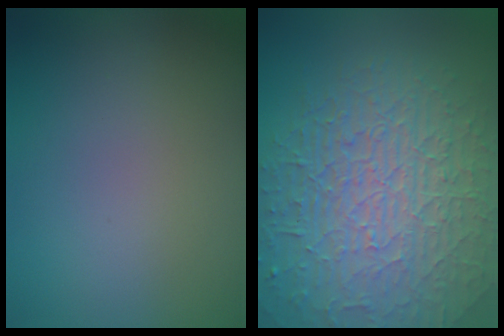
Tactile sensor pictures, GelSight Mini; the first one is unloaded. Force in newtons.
{"total": 9.7, "press": 6.4, "slide": 7.3}